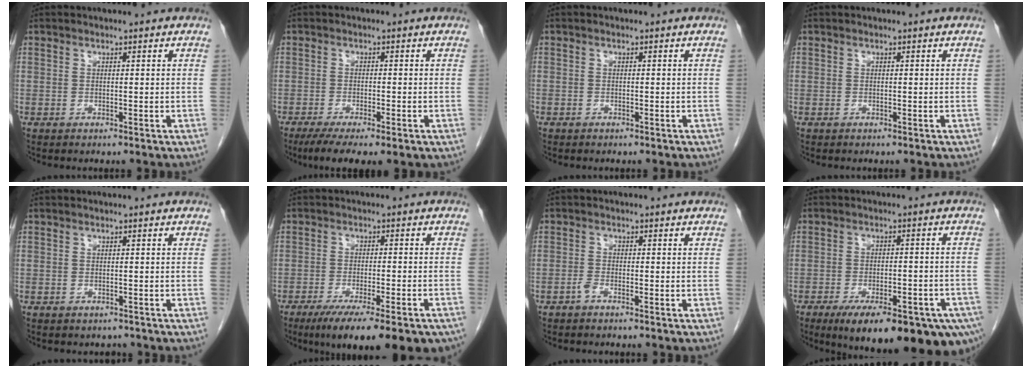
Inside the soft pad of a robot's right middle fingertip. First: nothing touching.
{"total": 8.5, "force": [-5.8, 1.8, 5.9], "torque": [-0.086, -0.017, -0.088]}
{"total": 0.6, "force": [-0.4, 0.4, 0.1], "torque": [-0.007, 0.003, -0.009]}
{"total": 0.0}
{"total": 1.5, "force": [-1.3, 0.8, 0.0], "torque": [-0.002, 0.000, -0.019]}
{"total": 17.6, "force": [-12.9, 3.2, 11.5], "torque": [-0.127, -0.026, -0.179]}
{"total": 1.1, "force": [-0.9, 0.2, 0.6], "torque": [-0.014, 0.001, -0.018]}
{"total": 21.4, "force": [-13.9, 6.1, 15.1], "torque": [-0.160, -0.010, -0.177]}